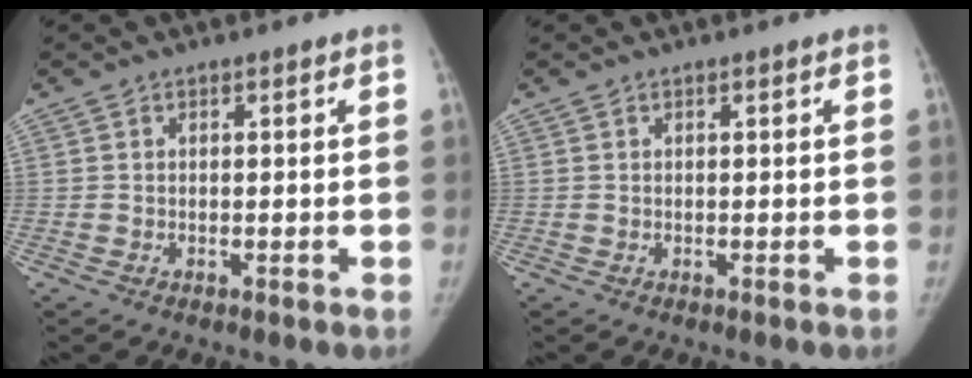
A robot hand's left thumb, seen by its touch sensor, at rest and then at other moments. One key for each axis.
{"total": 0.0}